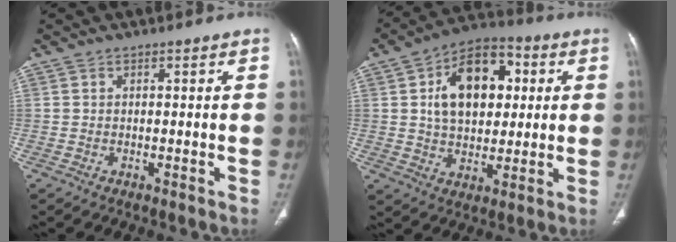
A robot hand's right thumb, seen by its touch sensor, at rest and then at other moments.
{"total": 16.4, "force": [3.6, 10.6, 11.9], "torque": [-0.149, 0.009, 0.054]}